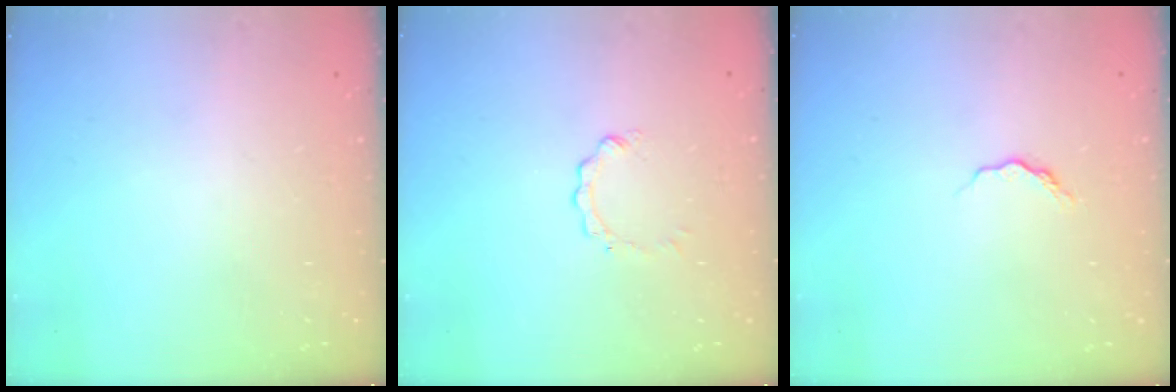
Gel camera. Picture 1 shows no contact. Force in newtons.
{"total": 0.7, "press": 0.7, "slide": 0.1}
{"total": 5.0, "press": 5.0, "slide": 0.5}